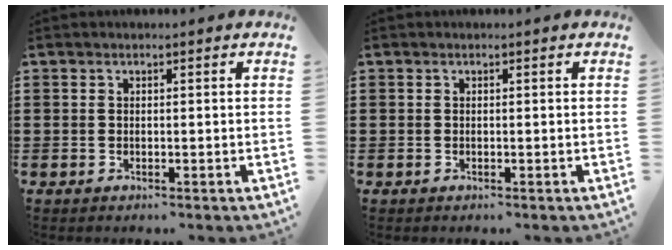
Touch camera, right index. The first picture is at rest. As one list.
[{"total": 0.0}]